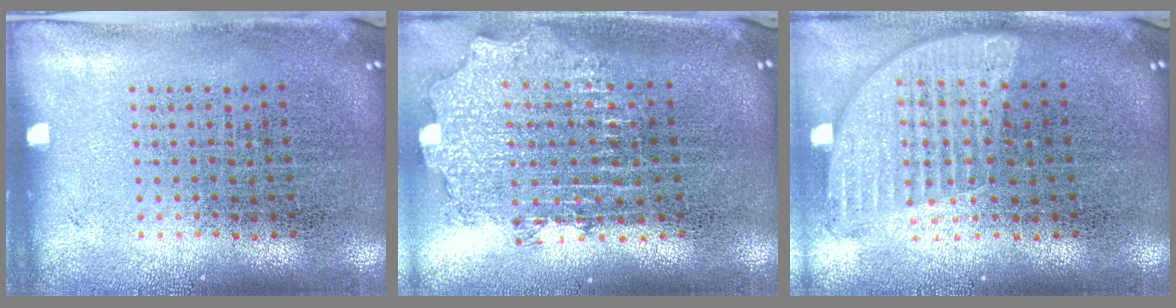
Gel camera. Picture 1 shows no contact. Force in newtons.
{"total": 2.0, "press": 1.5, "slide": 1.3}
{"total": 1.1, "press": 1.1, "slide": 0.3}